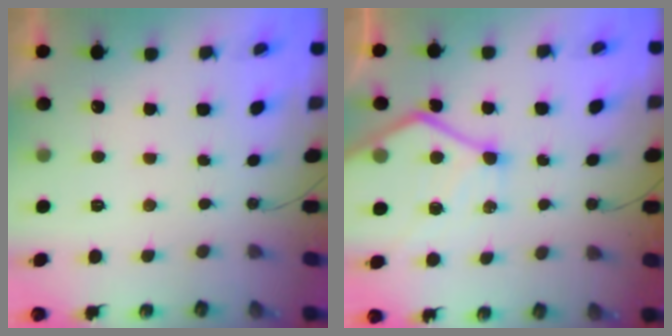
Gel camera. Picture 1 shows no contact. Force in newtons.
{"total": 16.0, "press": 16.0, "slide": 1.6}